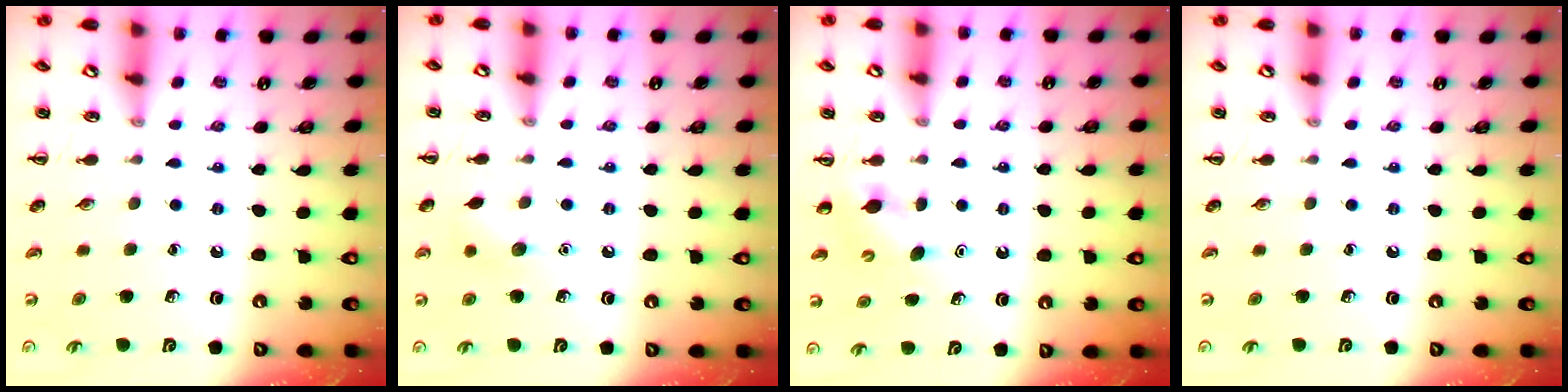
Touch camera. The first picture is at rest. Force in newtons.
{"total": 6.9, "press": 6.7, "slide": 1.8}
{"total": 4.7, "press": 4.5, "slide": 1.2}
{"total": 0.0}